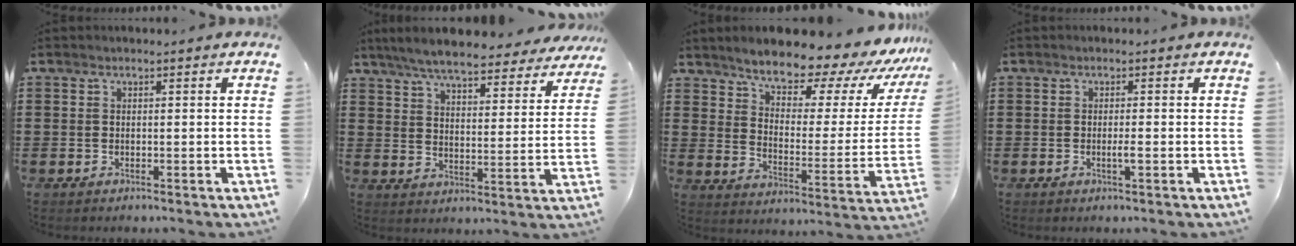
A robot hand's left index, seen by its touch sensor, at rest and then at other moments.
{"total": 7.2, "force": [6.7, 0.4, 2.6], "torque": [-0.079, -0.036, 0.118]}
{"total": 10.3, "force": [9.2, 2.6, 3.9], "torque": [-0.088, -0.073, 0.153]}
{"total": 1.2, "force": [-0.5, 0.1, 1.2], "torque": [-0.022, -0.003, -0.008]}